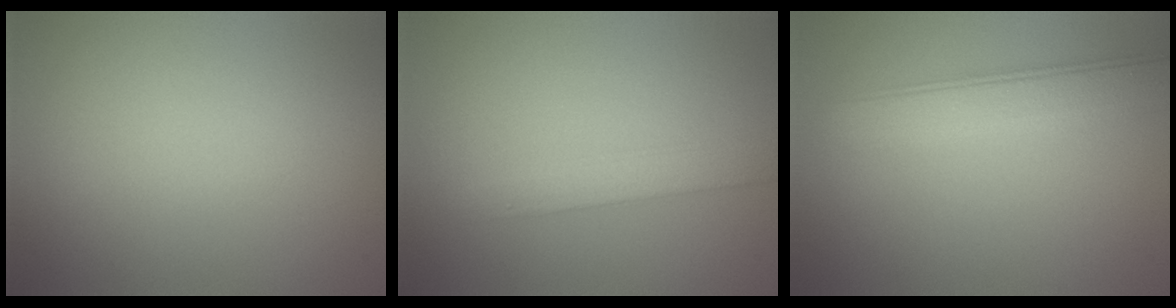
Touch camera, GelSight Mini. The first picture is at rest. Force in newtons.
{"total": 2.1, "press": 2.1, "slide": 0.1}
{"total": 4.7, "press": 4.7, "slide": 0.4}